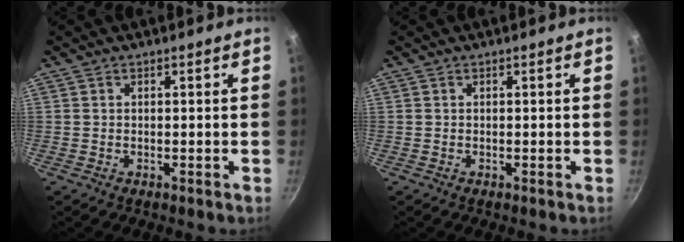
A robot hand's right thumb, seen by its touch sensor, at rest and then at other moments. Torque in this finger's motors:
{"motor_torque": [-0.16, -0.16, 0.24, -0.01, 0.00]}